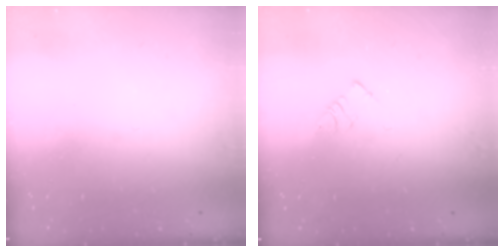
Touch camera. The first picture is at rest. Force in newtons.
{"total": 3.4, "press": 3.4, "slide": 0.2}